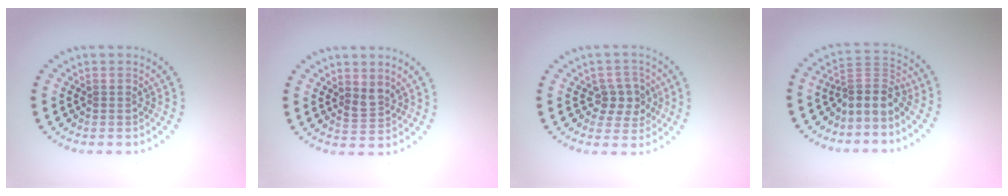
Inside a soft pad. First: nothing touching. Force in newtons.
{"total": 1.6, "press": 1.3, "slide": 1.0}
{"total": 2.7, "press": 2.6, "slide": 0.9}
{"total": 3.1, "press": 2.4, "slide": 2.0}